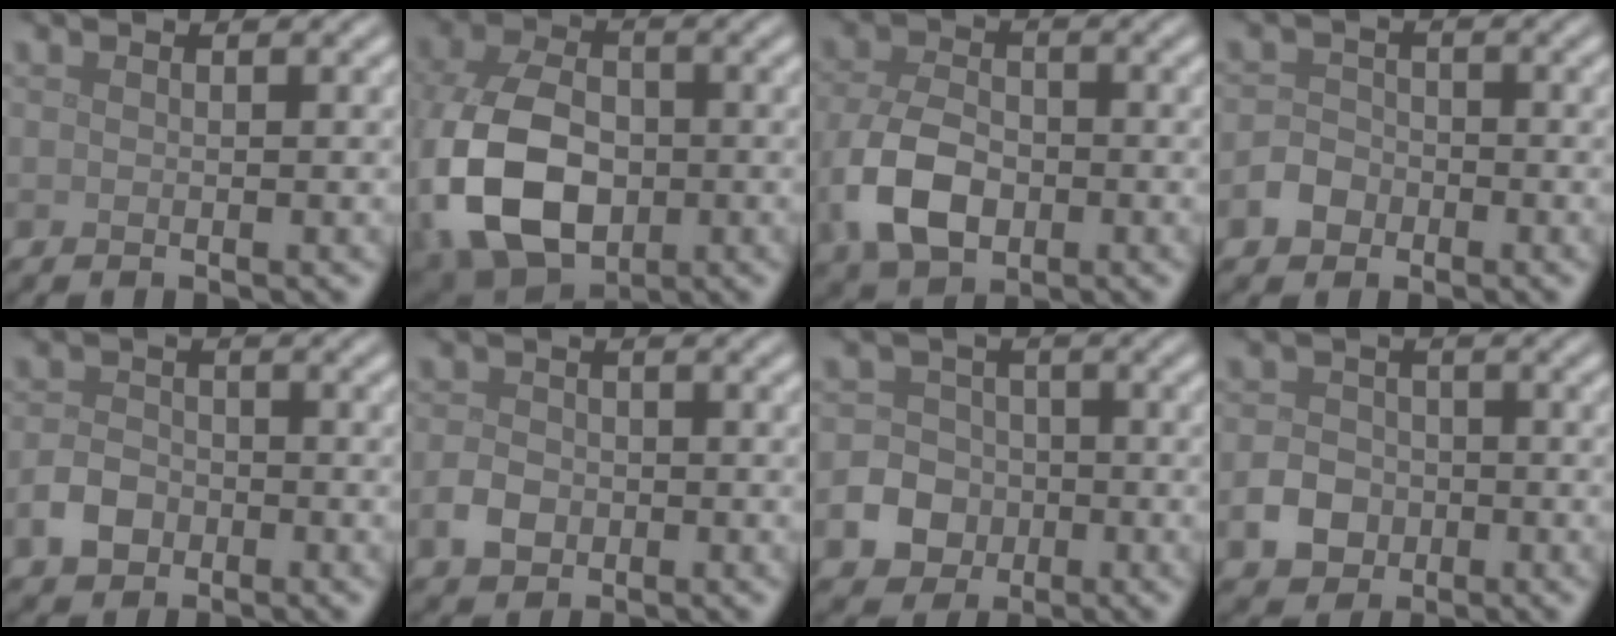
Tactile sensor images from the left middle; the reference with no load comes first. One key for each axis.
{"total": 11.5, "fx": -2.7, "fy": 7.8, "fz": 8.1, "tx": -0.200, "ty": -0.022, "tz": -0.057}
{"total": 6.3, "fx": -1.9, "fy": 4.2, "fz": 4.3, "tx": -0.102, "ty": -0.005, "tz": -0.039}
{"total": 2.3, "fx": -1.2, "fy": 1.8, "fz": 0.7, "tx": -0.007, "ty": 0.004, "tz": -0.027}
{"total": 2.7, "fx": -1.4, "fy": 2.0, "fz": 1.3, "tx": -0.021, "ty": 0.004, "tz": -0.032}
{"total": 2.4, "fx": -0.9, "fy": 1.8, "fz": 1.2, "tx": -0.020, "ty": 0.001, "tz": -0.022}
{"total": 4.5, "fx": -1.6, "fy": 4.0, "fz": 1.4, "tx": -0.007, "ty": 0.001, "tz": -0.051}
{"total": 3.3, "fx": -1.2, "fy": 2.7, "fz": 1.4, "tx": -0.022, "ty": 0.001, "tz": -0.024}